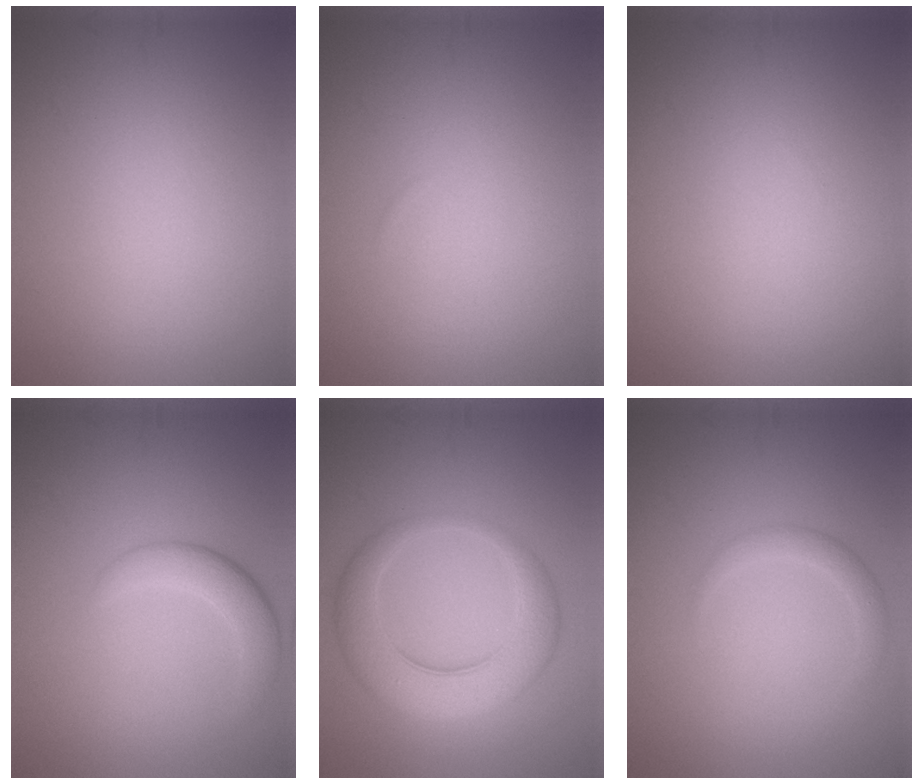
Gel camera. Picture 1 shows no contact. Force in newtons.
{"total": 0.0}
{"total": 0.0}
{"total": 2.8, "press": 2.7, "slide": 0.3}
{"total": 6.3, "press": 6.3, "slide": 0.3}
{"total": 1.6, "press": 1.6, "slide": 0.1}